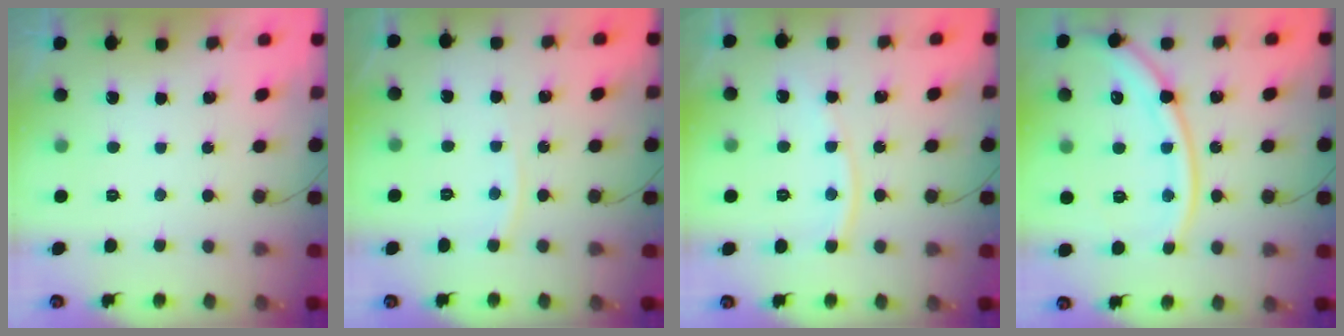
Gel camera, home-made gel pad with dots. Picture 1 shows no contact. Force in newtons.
{"total": 3.0, "press": 3.0, "slide": 0.4}
{"total": 8.6, "press": 8.5, "slide": 1.0}
{"total": 16.5, "press": 16.4, "slide": 2.3}